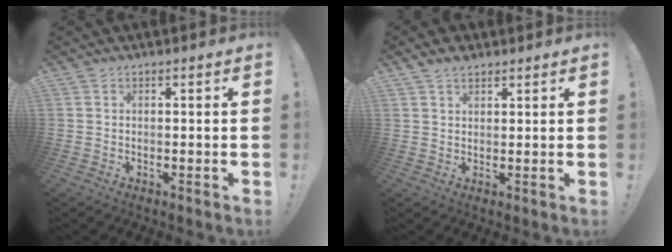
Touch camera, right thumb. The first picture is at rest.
{"total": 3.4, "force": [2.5, 1.8, 1.3], "torque": [-0.016, -0.012, 0.046]}